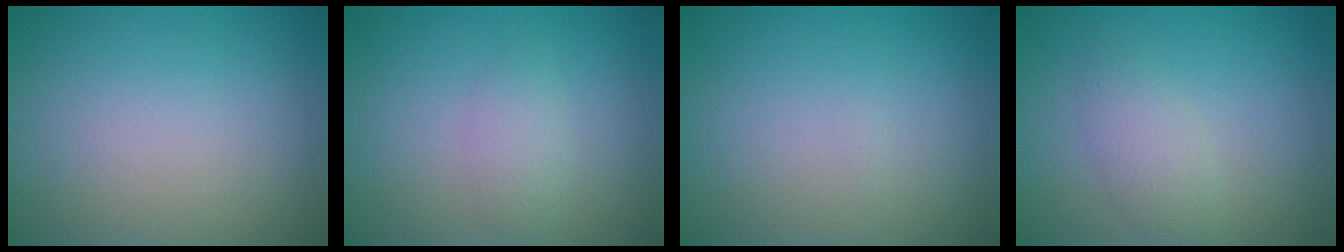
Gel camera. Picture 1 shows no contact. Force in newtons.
{"total": 1.7, "press": 1.7, "slide": 0.1}
{"total": 0.0}
{"total": 2.1, "press": 2.1, "slide": 0.2}